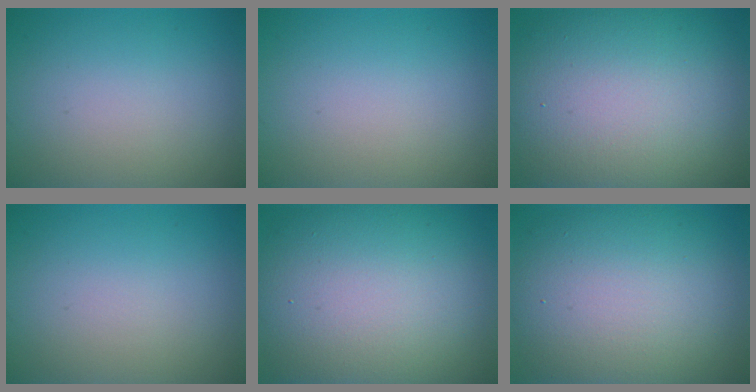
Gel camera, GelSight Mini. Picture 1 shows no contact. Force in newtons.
{"total": 0.0}
{"total": 15.8, "press": 15.8, "slide": 1.0}
{"total": 0.0}
{"total": 15.4, "press": 15.4, "slide": 0.9}
{"total": 12.2, "press": 12.2, "slide": 0.8}